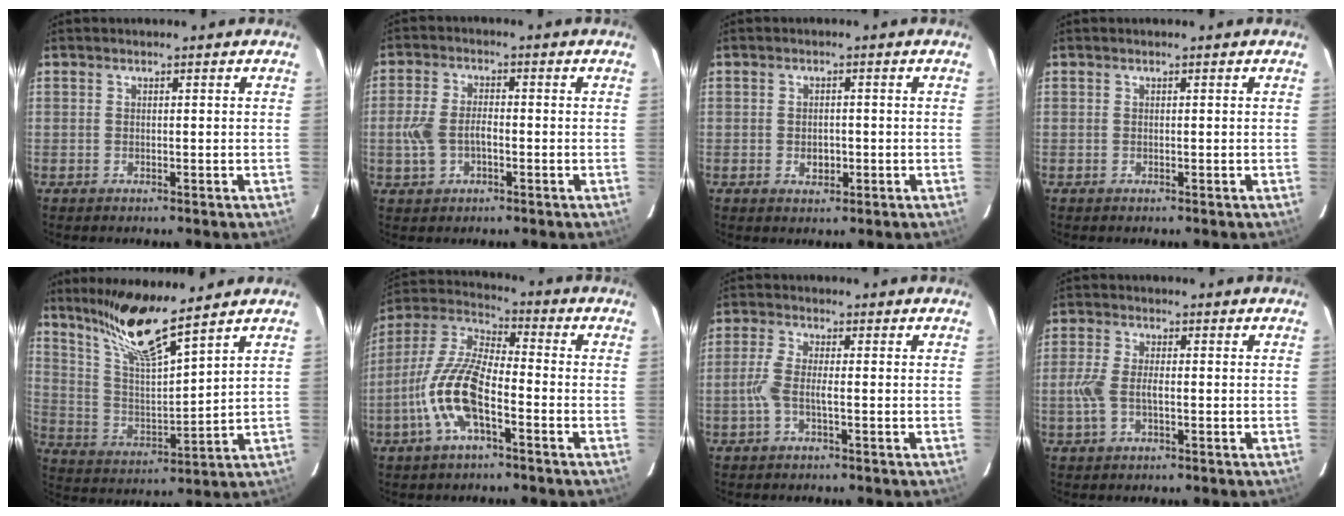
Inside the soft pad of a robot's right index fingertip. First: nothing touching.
{"total": 6.5, "force": [-1.6, 3.9, 5.0], "torque": [-0.110, 0.004, -0.025]}
{"total": 2.7, "force": [-0.7, 1.9, 1.7], "torque": [-0.028, 0.002, -0.008]}
{"total": 0.0}
{"total": 13.7, "force": [10.9, 0.5, 8.2], "torque": [-0.148, -0.003, 0.216]}
{"total": 13.2, "force": [-5.2, 4.2, 11.4], "torque": [-0.245, 0.001, -0.105]}
{"total": 3.8, "force": [-1.1, 0.6, 3.6], "torque": [-0.087, 0.003, -0.023]}
{"total": 5.4, "force": [-1.1, 2.4, 4.8], "torque": [-0.107, 0.001, -0.021]}